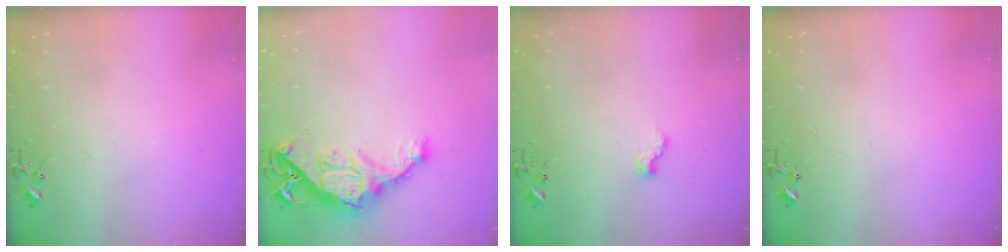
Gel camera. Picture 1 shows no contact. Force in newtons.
{"total": 14.2, "press": 14.2, "slide": 1.1}
{"total": 7.5, "press": 7.5, "slide": 0.7}
{"total": 0.0}